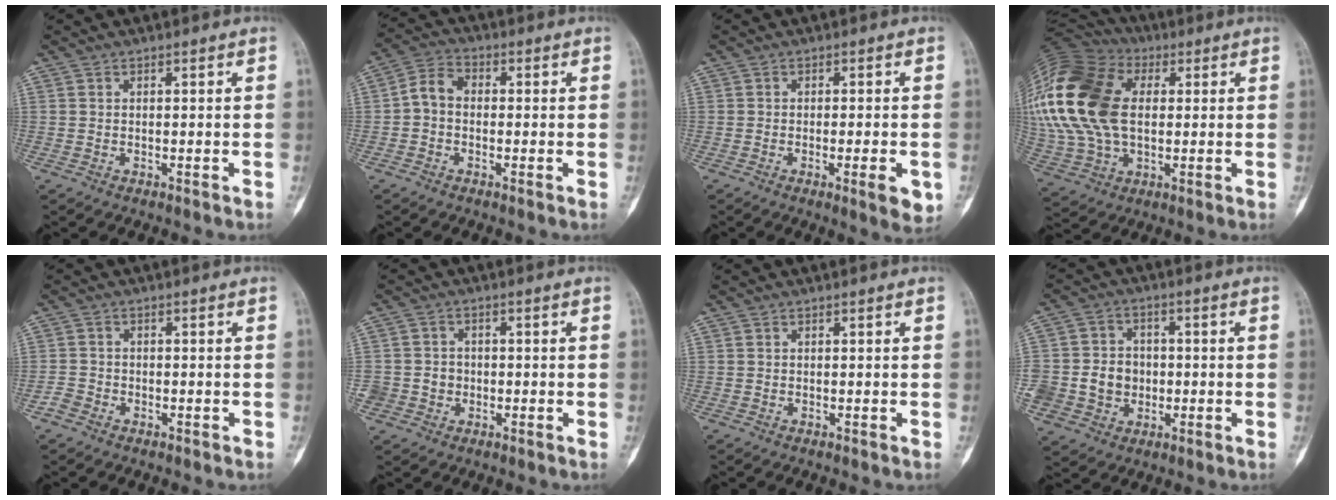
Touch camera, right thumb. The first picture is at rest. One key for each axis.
{"total": 4.9, "fx": -0.6, "fy": 3.5, "fz": 3.4, "tx": -0.055, "ty": 0.015, "tz": -0.026}
{"total": 5.3, "fx": -1.7, "fy": 1.2, "fz": 4.9, "tx": -0.064, "ty": -0.008, "tz": -0.019}
{"total": 28.4, "fx": 4.8, "fy": 18.5, "fz": 21.1, "tx": -0.493, "ty": 0.035, "tz": 0.093}
{"total": 1.8, "fx": -1.3, "fy": 1.2, "fz": 0.2, "tx": -0.007, "ty": 0.006, "tz": -0.027}
{"total": 3.5, "fx": -0.9, "fy": 3.3, "fz": 0.5, "tx": 0.015, "ty": 0.011, "tz": -0.021}
{"total": 0.0}
{"total": 12.8, "fx": -2.1, "fy": 11.2, "fz": 5.8, "tx": -0.114, "ty": 0.023, "tz": -0.029}